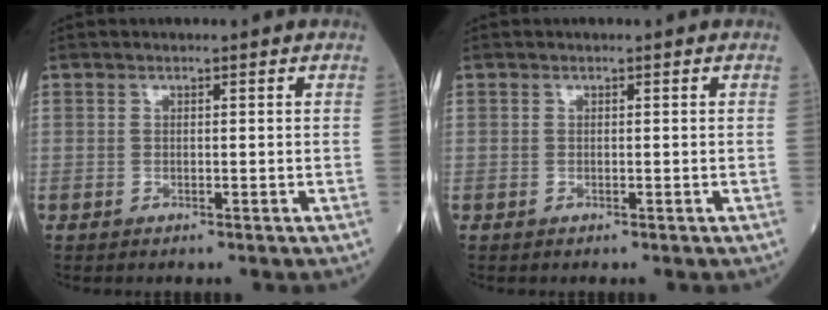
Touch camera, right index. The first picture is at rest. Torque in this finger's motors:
{"motor_torque": [0.00, 0.00, 0.00, -0.01]}